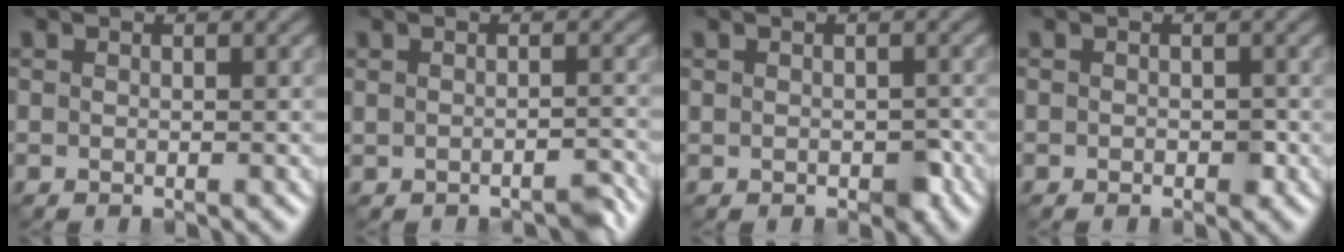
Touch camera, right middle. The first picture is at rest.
{"total": 2.8, "force": [-1.7, 1.5, 1.7], "torque": [-0.020, -0.011, -0.022]}
{"total": 2.7, "force": [-0.9, 1.7, 1.9], "torque": [-0.033, -0.008, -0.012]}
{"total": 1.3, "force": [-0.6, 0.9, 0.7], "torque": [-0.012, -0.004, -0.013]}